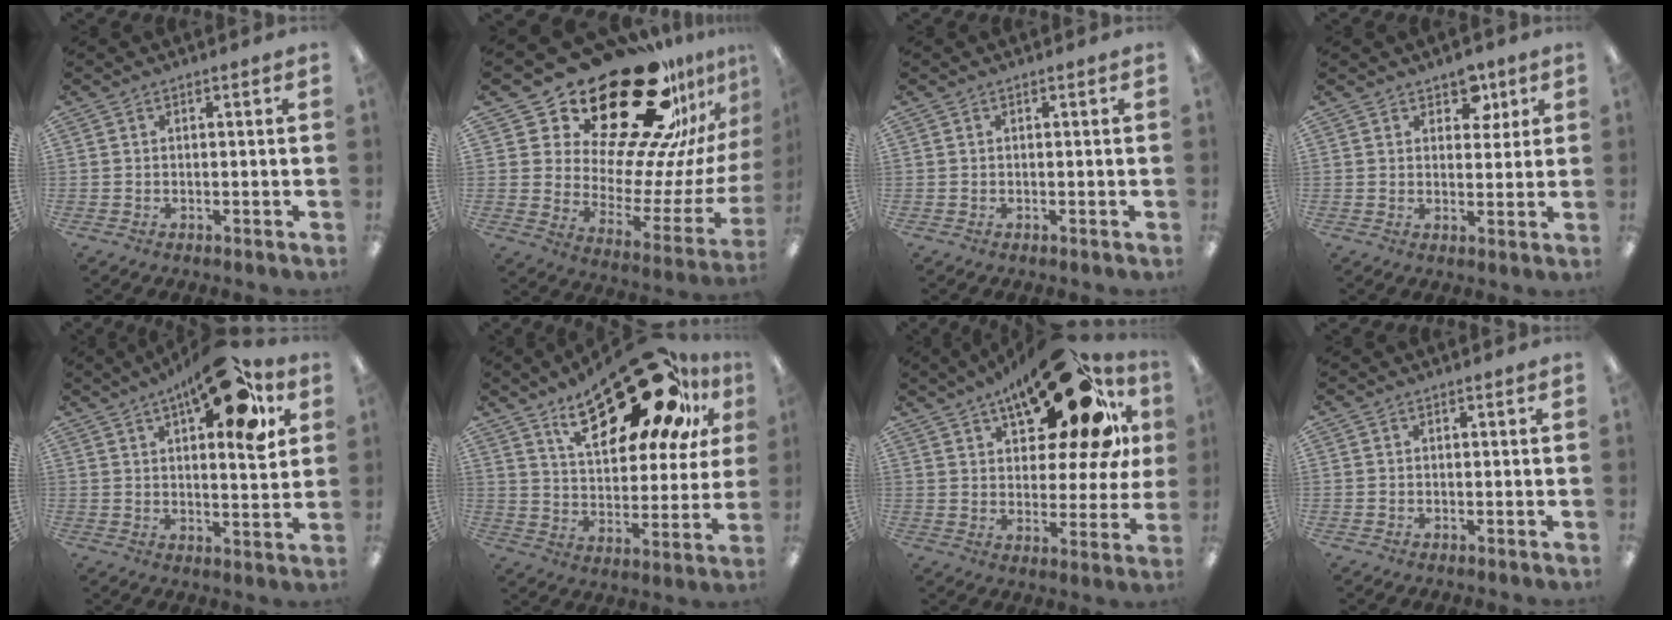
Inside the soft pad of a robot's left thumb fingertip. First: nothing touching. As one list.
[{"total": 32.4, "force": [24.0, 12.8, 17.5], "torque": [-0.235, -0.192, 0.431]}, {"total": 0.0}, {"total": 6.0, "force": [3.8, 3.8, 2.5], "torque": [-0.013, -0.017, 0.063]}, {"total": 15.4, "force": [9.0, 4.5, 11.7], "torque": [-0.161, -0.048, 0.137]}, {"total": 26.1, "force": [16.7, 10.5, 17.0], "torque": [-0.248, -0.095, 0.275]}, {"total": 24.8, "force": [14.4, 9.5, 17.9], "torque": [-0.246, -0.088, 0.227]}, {"total": 0.0}]